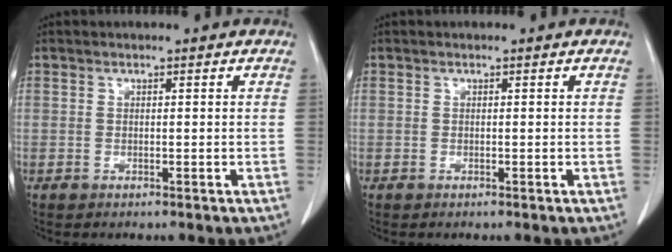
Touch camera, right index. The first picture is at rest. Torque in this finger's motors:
{"motor_torque": [-0.03, 0.01, 0.00, 0.00]}